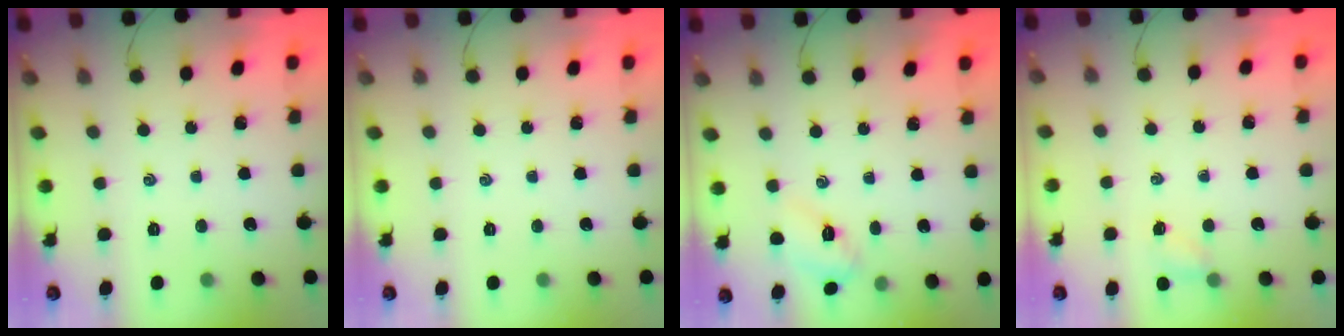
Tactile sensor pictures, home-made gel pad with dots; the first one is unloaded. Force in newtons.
{"total": 0.0}
{"total": 4.0, "press": 3.9, "slide": 1.0}
{"total": 2.7, "press": 2.5, "slide": 0.8}